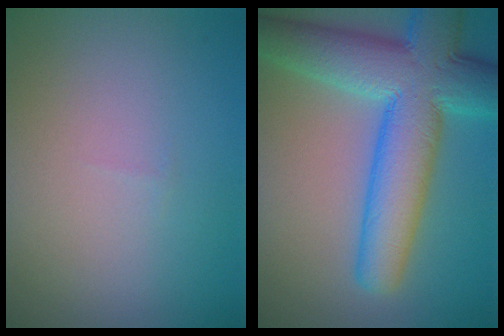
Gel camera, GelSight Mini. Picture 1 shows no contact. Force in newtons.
{"total": 10.9, "press": 10.9, "slide": 0.4}